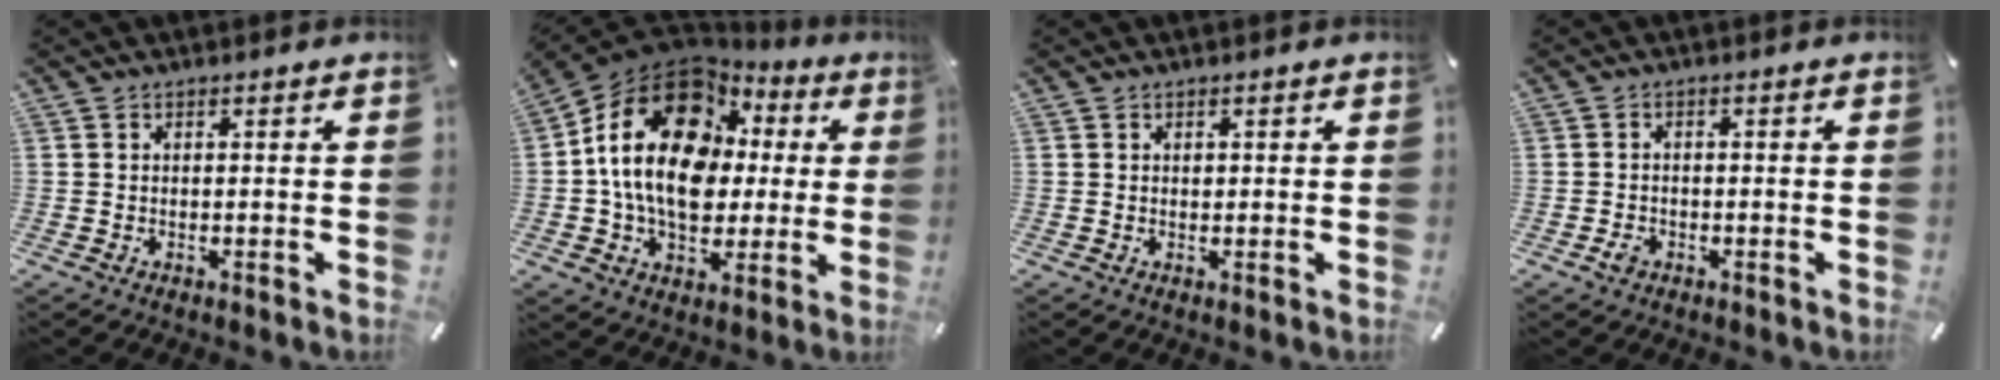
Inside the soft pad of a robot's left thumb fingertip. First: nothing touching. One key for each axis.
{"total": 21.0, "fx": 1.6, "fy": 16.0, "fz": 13.6, "tx": -0.263, "ty": 0.002, "tz": 0.025}
{"total": 0.6, "fx": 0.1, "fy": 0.5, "fz": 0.3, "tx": -0.006, "ty": 0.001, "tz": 0.003}
{"total": 2.1, "fx": -1.0, "fy": 1.5, "fz": 1.0, "tx": -0.018, "ty": 0.005, "tz": -0.020}